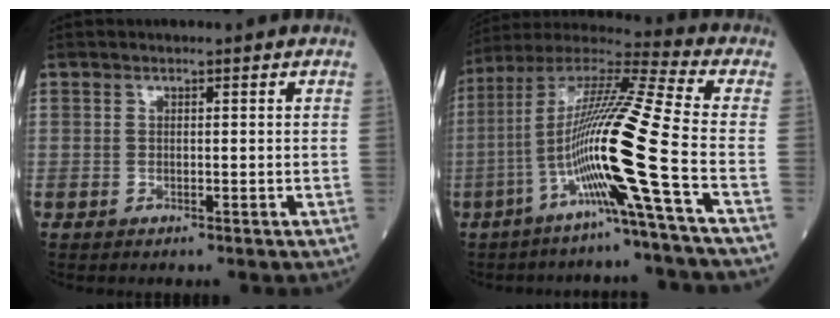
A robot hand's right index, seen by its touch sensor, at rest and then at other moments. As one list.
[{"total": 20.3, "force": [-6.9, -2.3, 19.0], "torque": [-0.382, -0.008, -0.144]}]